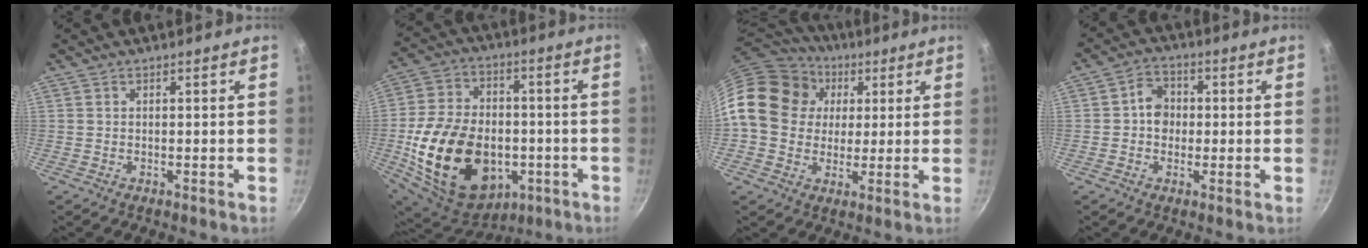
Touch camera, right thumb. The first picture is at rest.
{"total": 26.8, "force": [-5.3, 18.5, 18.6], "torque": [-0.324, 0.027, -0.066]}
{"total": 18.0, "force": [4.0, 14.9, 9.2], "torque": [-0.144, 0.020, 0.060]}
{"total": 5.4, "force": [0.0, 4.6, 2.7], "torque": [-0.014, 0.013, -0.010]}